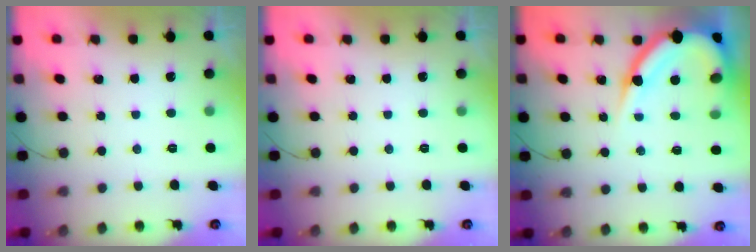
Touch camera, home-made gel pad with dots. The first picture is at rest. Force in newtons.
{"total": 0.0}
{"total": 12.9, "press": 12.8, "slide": 1.3}